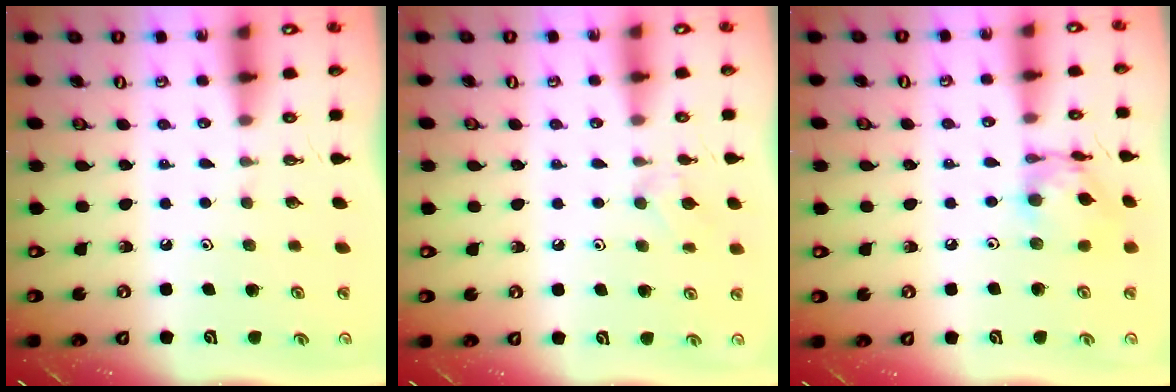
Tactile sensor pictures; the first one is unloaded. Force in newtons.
{"total": 6.6, "press": 6.5, "slide": 1.1}
{"total": 12.1, "press": 12.1, "slide": 0.9}